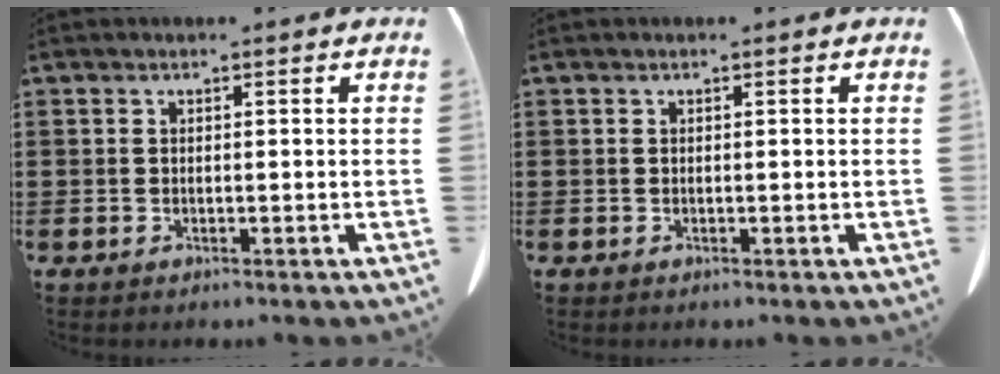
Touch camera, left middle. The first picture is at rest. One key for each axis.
{"total": 0.0}